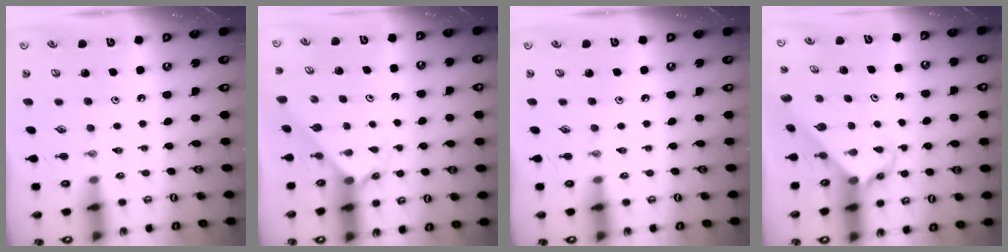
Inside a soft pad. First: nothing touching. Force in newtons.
{"total": 2.4, "press": 2.4, "slide": 0.2}
{"total": 0.0}
{"total": 2.5, "press": 2.5, "slide": 0.1}